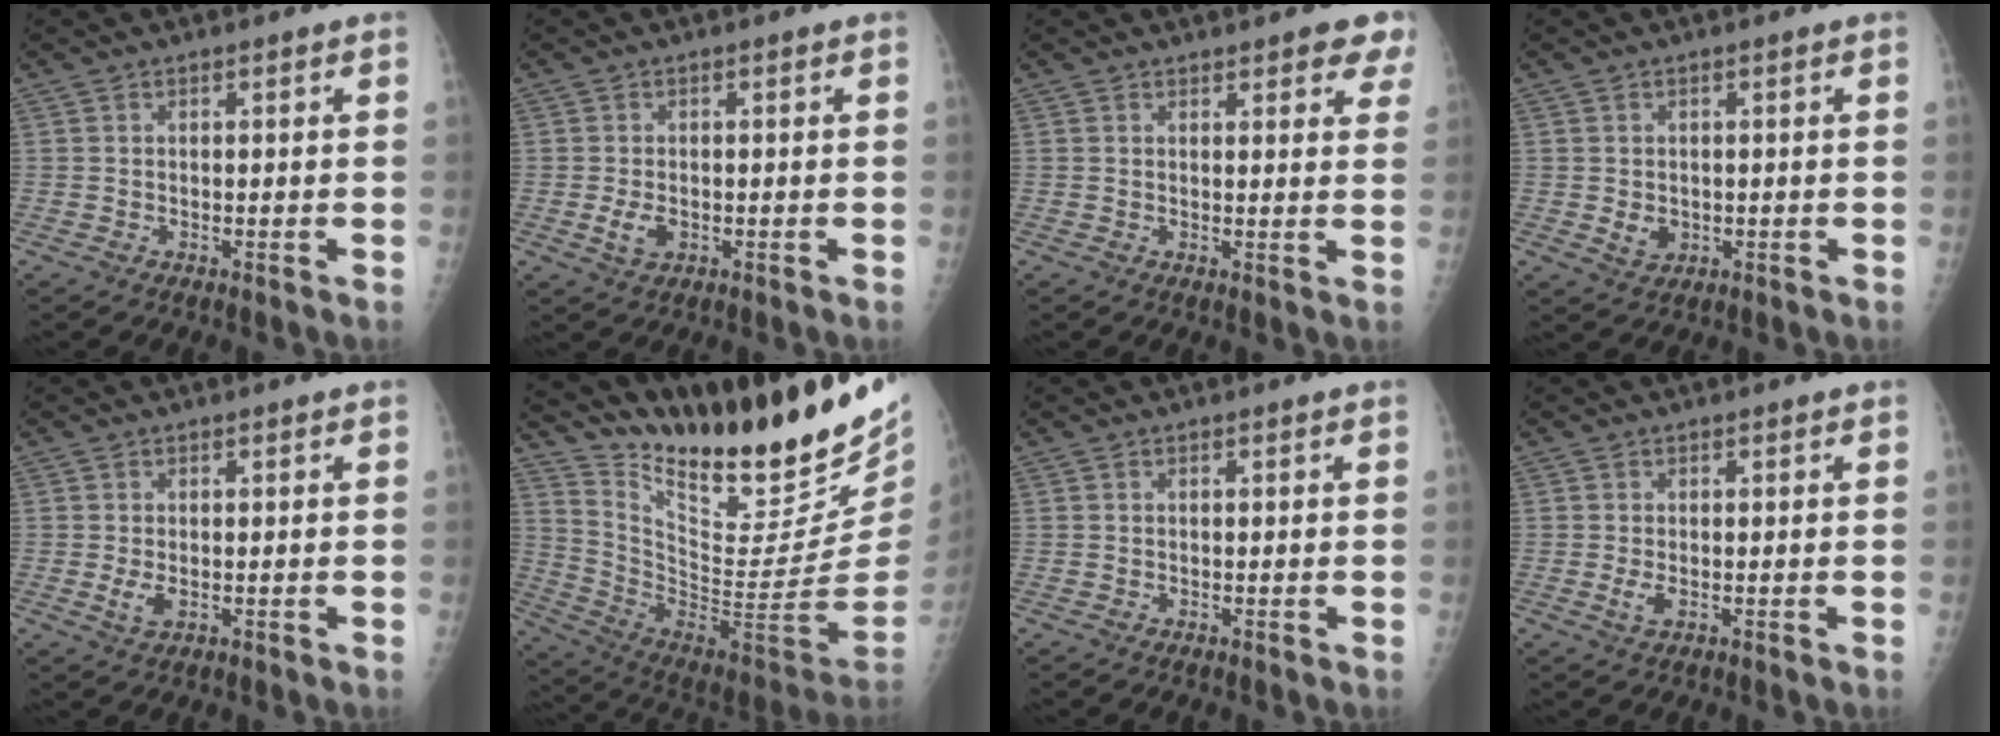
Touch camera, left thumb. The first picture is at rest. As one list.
[{"total": 3.0, "force": [-0.5, 2.0, 2.3], "torque": [-0.042, -0.005, -0.005]}, {"total": 6.1, "force": [4.4, 2.2, 3.6], "torque": [-0.010, -0.015, 0.046]}, {"total": 2.8, "force": [0.0, 2.3, 1.6], "torque": [-0.018, -0.003, 0.009]}, {"total": 2.9, "force": [0.3, 1.5, 2.4], "torque": [-0.042, -0.008, 0.010]}, {"total": 31.2, "force": [24.2, 7.9, 18.1], "torque": [-0.263, -0.149, 0.373]}, {"total": 0.0}, {"total": 2.3, "force": [0.3, 1.1, 2.0], "torque": [-0.038, -0.005, 0.006]}]